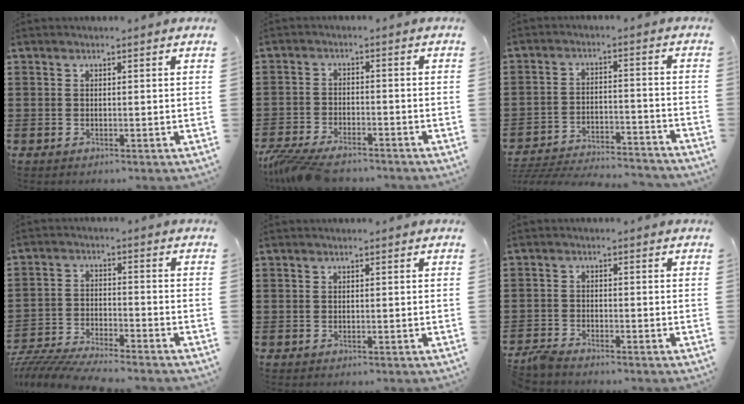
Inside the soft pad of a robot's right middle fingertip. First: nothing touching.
{"total": 5.2, "force": [-4.6, 1.1, 2.2], "torque": [-0.063, -0.007, -0.093]}
{"total": 5.4, "force": [-5.3, 0.5, 1.1], "torque": [-0.030, 0.001, -0.110]}
{"total": 6.1, "force": [-6.0, 0.2, 1.1], "torque": [-0.035, -0.004, -0.122]}
{"total": 0.0}
{"total": 2.4, "force": [-2.3, 0.1, 0.5], "torque": [-0.026, -0.002, -0.053]}